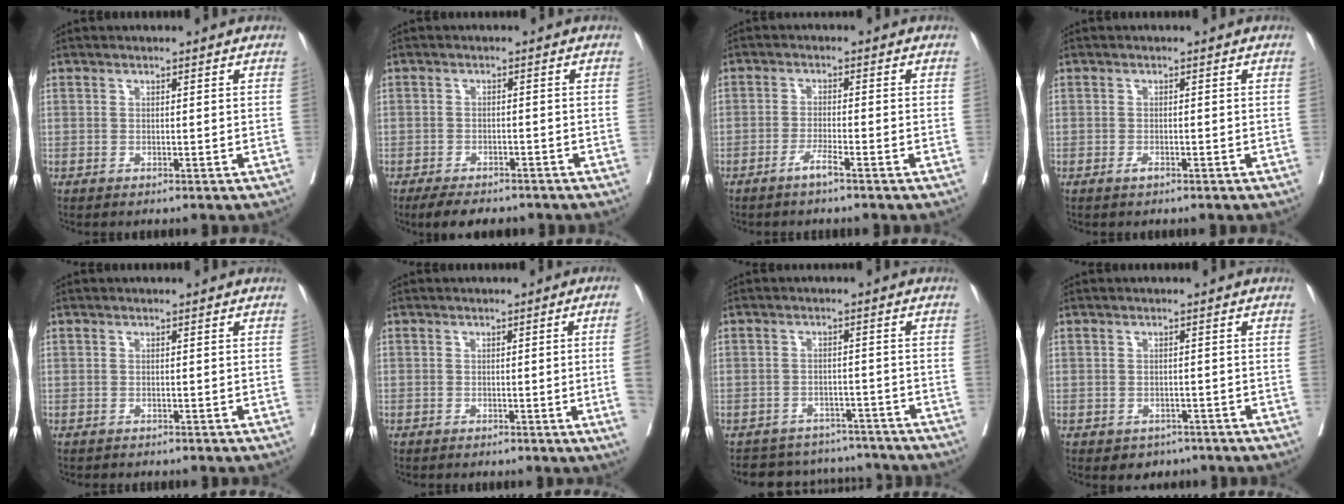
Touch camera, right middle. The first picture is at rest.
{"total": 6.4, "force": [-5.3, 2.4, 2.7], "torque": [-0.033, -0.004, -0.076]}
{"total": 2.4, "force": [-1.7, -0.4, 1.7], "torque": [-0.032, -0.002, -0.035]}
{"total": 0.9, "force": [-0.6, 0.3, 0.6], "torque": [-0.010, 0.001, -0.009]}
{"total": 0.6, "force": [-0.6, 0.2, 0.0], "torque": [-0.007, 0.000, -0.013]}
{"total": 4.5, "force": [-0.7, -1.6, 4.1], "torque": [-0.042, -0.008, -0.010]}
{"total": 9.6, "force": [-9.0, 3.5, 0.6], "torque": [-0.002, 0.020, -0.113]}
{"total": 3.1, "force": [-2.1, 2.2, 0.4], "torque": [-0.001, 0.005, -0.027]}